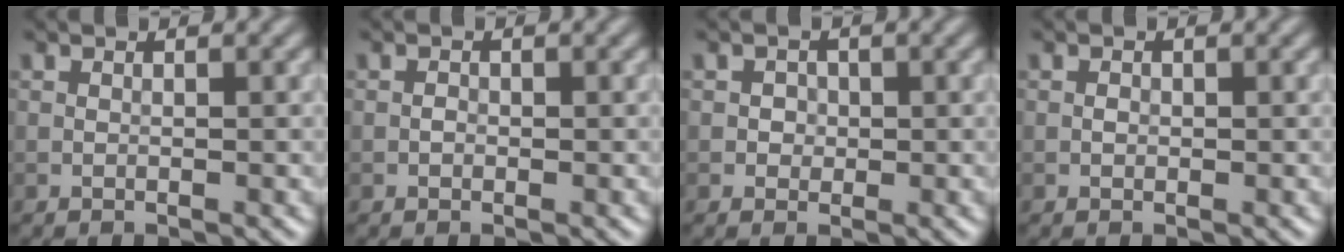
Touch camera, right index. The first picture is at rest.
{"total": 0.5, "force": [-0.2, 0.4, 0.3], "torque": [-0.002, 0.000, -0.005]}
{"total": 1.2, "force": [0.0, 1.1, 0.4], "torque": [0.007, 0.000, 0.000]}
{"total": 0.5, "force": [-0.1, 0.4, 0.3], "torque": [-0.003, -0.001, -0.003]}